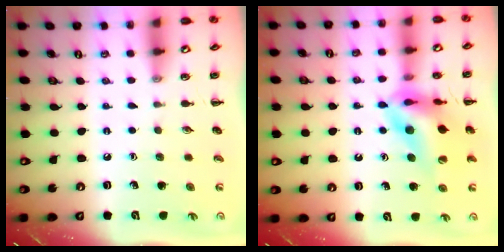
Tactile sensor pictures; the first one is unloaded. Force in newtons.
{"total": 13.4, "press": 12.8, "slide": 4.0}